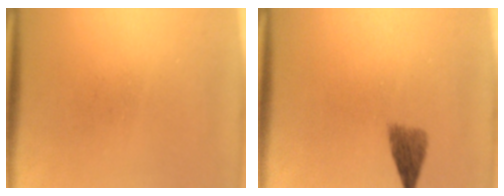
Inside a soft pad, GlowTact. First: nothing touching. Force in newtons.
{"total": 2.9}